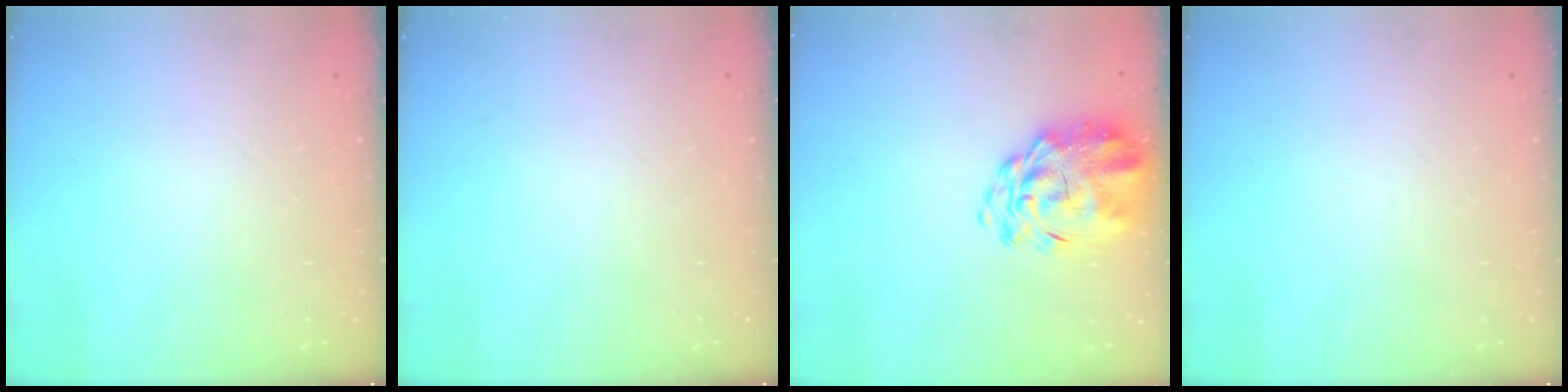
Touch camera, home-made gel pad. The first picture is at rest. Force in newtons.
{"total": 0.0}
{"total": 5.9, "press": 5.6, "slide": 2.1}
{"total": 0.0}